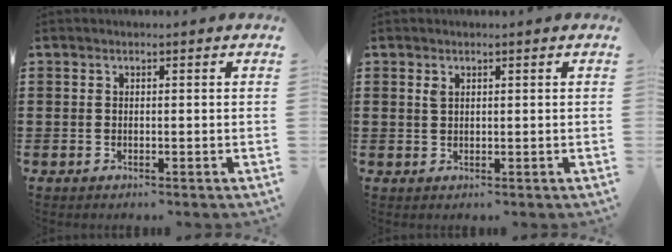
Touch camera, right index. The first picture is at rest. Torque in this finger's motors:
{"motor_torque": [0.00, 0.00, 0.00, 0.00]}